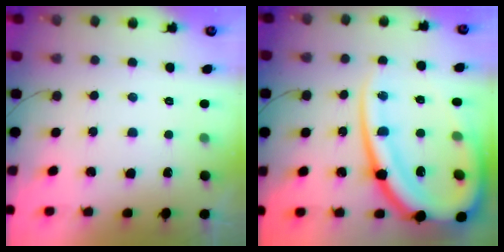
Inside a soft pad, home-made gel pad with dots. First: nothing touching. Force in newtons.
{"total": 30.1, "press": 29.9, "slide": 3.5}